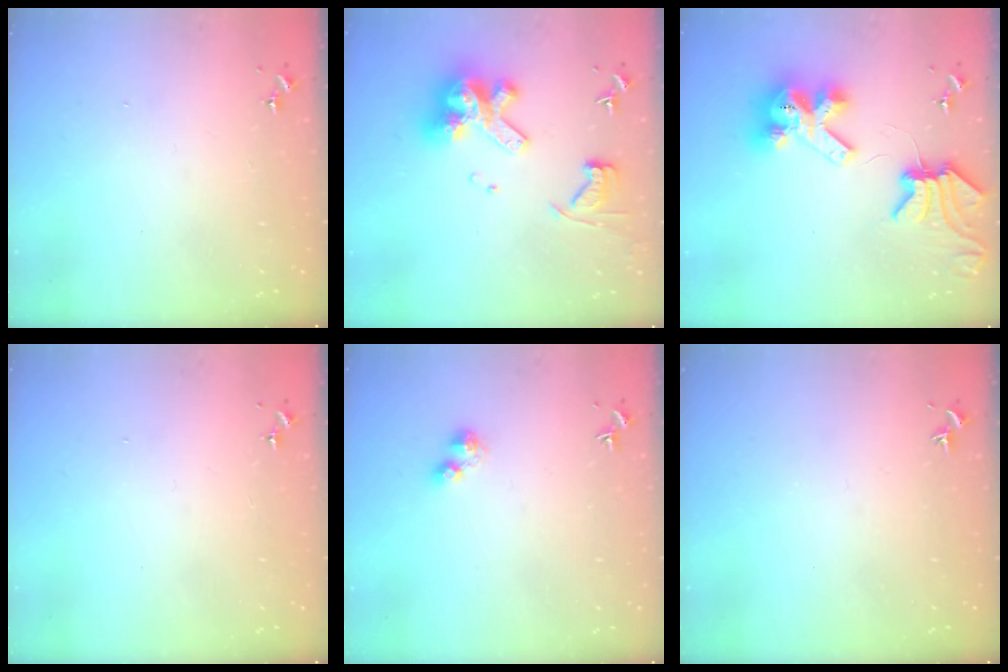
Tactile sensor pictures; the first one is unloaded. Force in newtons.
{"total": 14.9, "press": 14.8, "slide": 1.8}
{"total": 12.5, "press": 12.4, "slide": 1.6}
{"total": 0.0}
{"total": 2.9, "press": 2.9, "slide": 0.7}
{"total": 0.0}